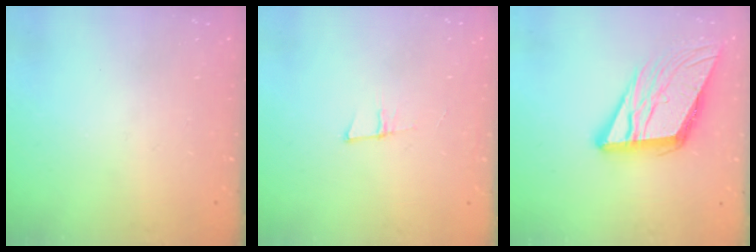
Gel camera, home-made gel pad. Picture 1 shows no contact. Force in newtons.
{"total": 5.4, "press": 4.6, "slide": 2.7}
{"total": 13.7, "press": 13.5, "slide": 2.4}